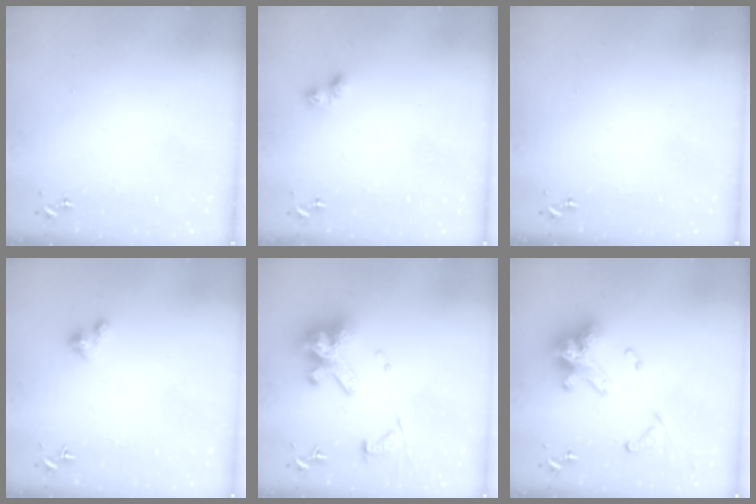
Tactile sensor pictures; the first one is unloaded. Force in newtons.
{"total": 5.4, "press": 5.4, "slide": 0.5}
{"total": 0.0}
{"total": 2.4, "press": 2.4, "slide": 0.2}
{"total": 16.2, "press": 16.2, "slide": 1.6}
{"total": 16.0, "press": 15.9, "slide": 1.7}